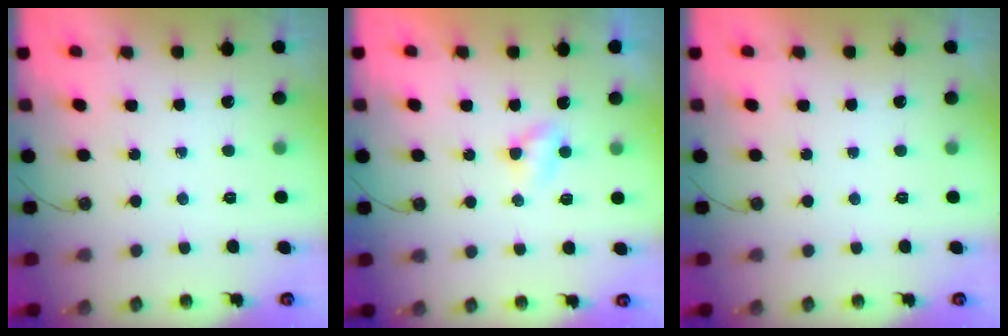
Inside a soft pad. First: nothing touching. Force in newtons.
{"total": 2.8, "press": 2.8, "slide": 0.3}
{"total": 0.0}